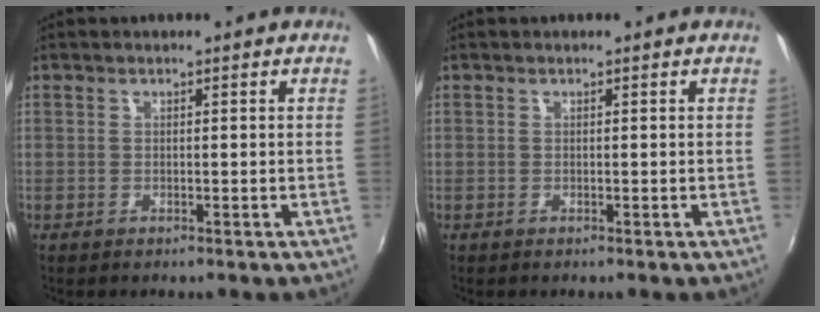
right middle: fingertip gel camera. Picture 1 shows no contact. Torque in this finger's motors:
{"motor_torque": [0.00, 0.00, 0.00, 0.00]}